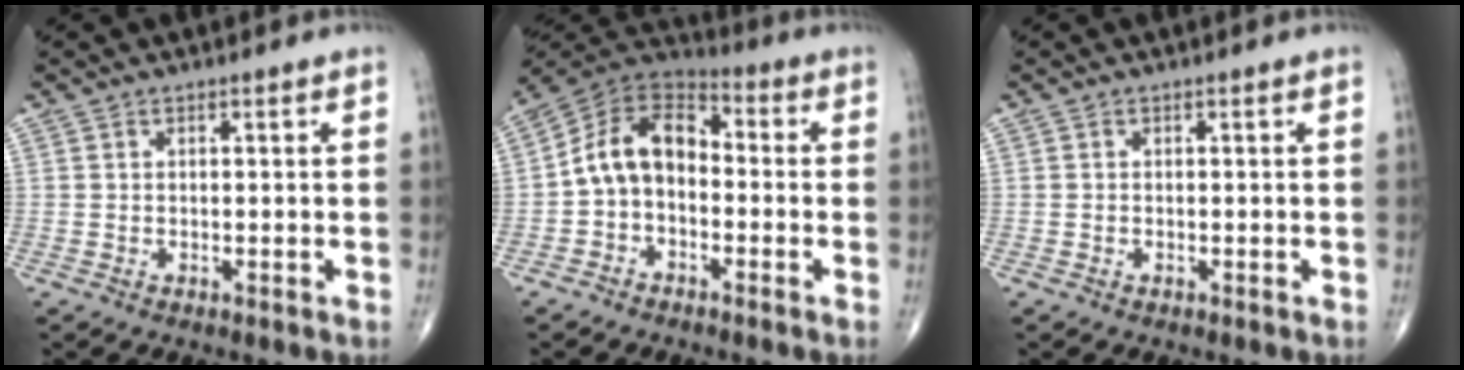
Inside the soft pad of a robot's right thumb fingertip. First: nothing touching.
{"total": 11.2, "force": [-1.4, 7.8, 7.8], "torque": [-0.119, 0.046, -0.044]}
{"total": 0.0}